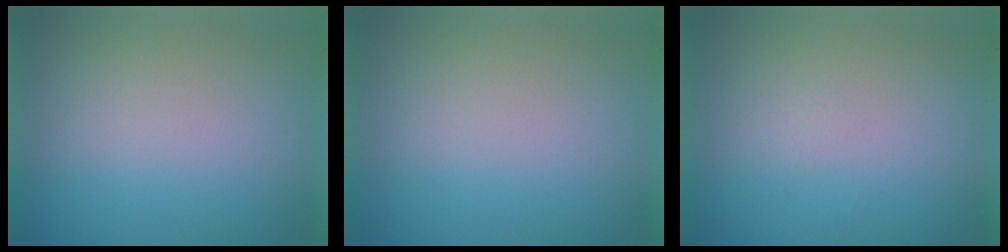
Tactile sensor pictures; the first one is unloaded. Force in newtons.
{"total": 0.0}
{"total": 1.0}